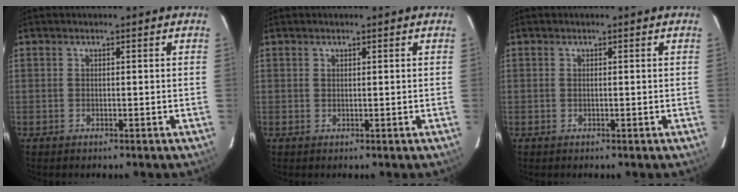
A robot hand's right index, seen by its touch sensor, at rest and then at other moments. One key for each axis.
{"total": 0.0}
{"total": 0.0}